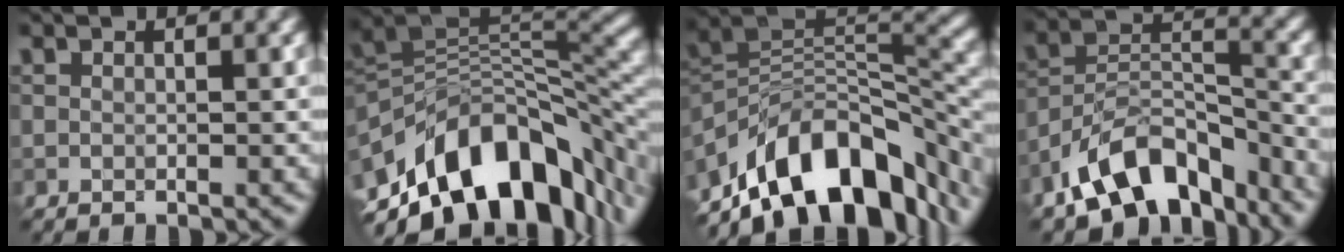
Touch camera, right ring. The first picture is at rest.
{"total": 13.3, "force": [-5.6, 6.8, 10.1], "torque": [-0.153, 0.018, -0.099]}
{"total": 13.1, "force": [-7.4, 5.9, 9.1], "torque": [-0.149, 0.030, -0.138]}
{"total": 9.9, "force": [-7.1, 4.8, 4.9], "torque": [-0.070, 0.006, -0.138]}